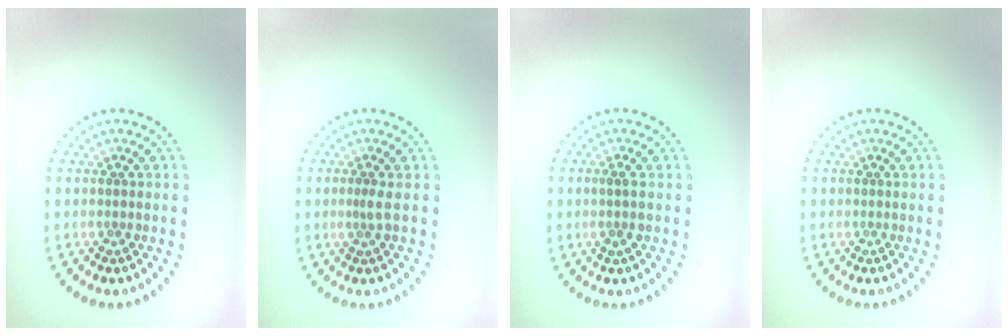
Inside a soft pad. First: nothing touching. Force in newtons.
{"total": 0.8, "press": 0.5, "slide": 0.6}
{"total": 1.3, "press": 1.1, "slide": 0.8}
{"total": 0.0}